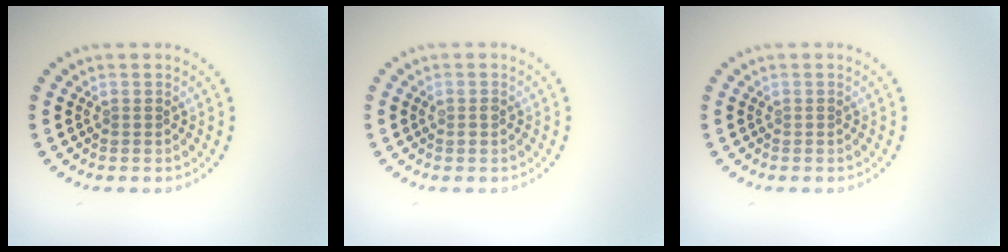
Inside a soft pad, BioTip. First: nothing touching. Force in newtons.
{"total": 0.8, "press": 0.8, "slide": 0.2}
{"total": 0.0}